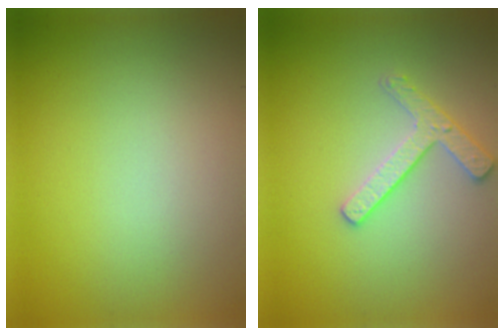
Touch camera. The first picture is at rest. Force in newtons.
{"total": 2.4, "press": 2.3, "slide": 0.5}